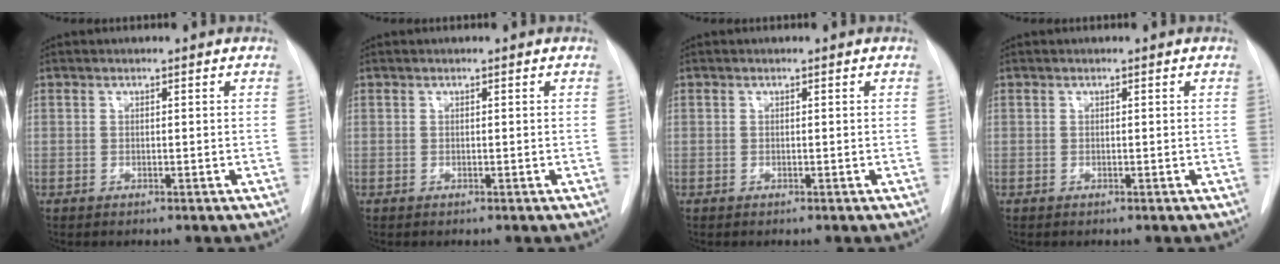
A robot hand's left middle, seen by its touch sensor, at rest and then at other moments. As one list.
[{"total": 0.0}, {"total": 0.0}, {"total": 0.0}]